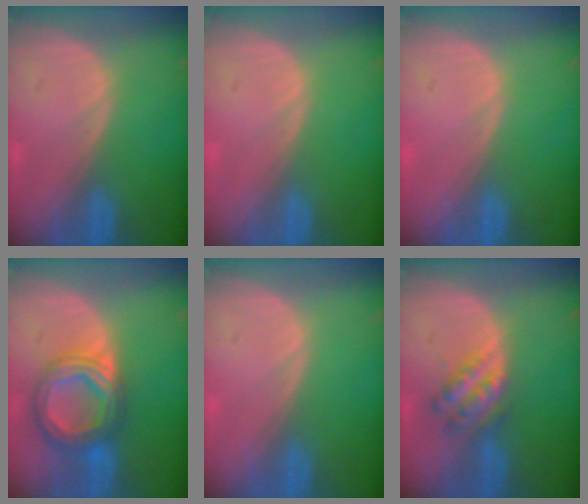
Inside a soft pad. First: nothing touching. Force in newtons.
{"total": 0.0}
{"total": 0.0}
{"total": 8.5, "press": 8.5, "slide": 0.7}
{"total": 0.0}
{"total": 5.5, "press": 5.0, "slide": 2.4}